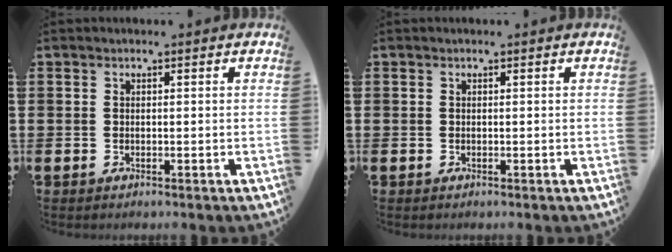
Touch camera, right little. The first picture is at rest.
{"total": 0.0}